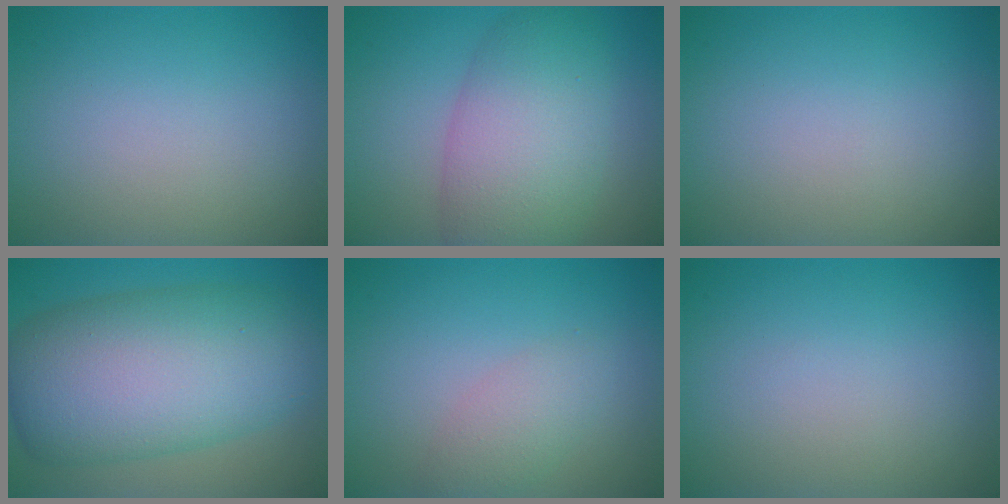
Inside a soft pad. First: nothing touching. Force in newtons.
{"total": 7.8, "press": 7.8, "slide": 0.2}
{"total": 0.0}
{"total": 12.8, "press": 12.8, "slide": 0.3}
{"total": 2.2, "press": 2.2, "slide": 0.1}
{"total": 0.0}